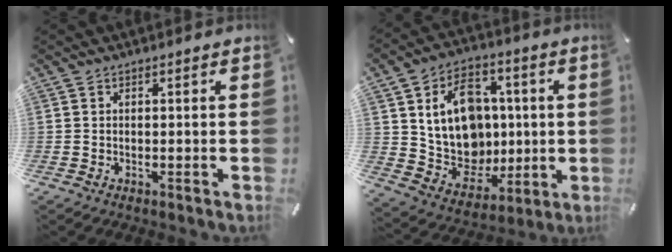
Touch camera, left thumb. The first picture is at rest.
{"total": 16.4, "force": [2.7, 13.8, 8.5], "torque": [-0.143, -0.001, 0.064]}